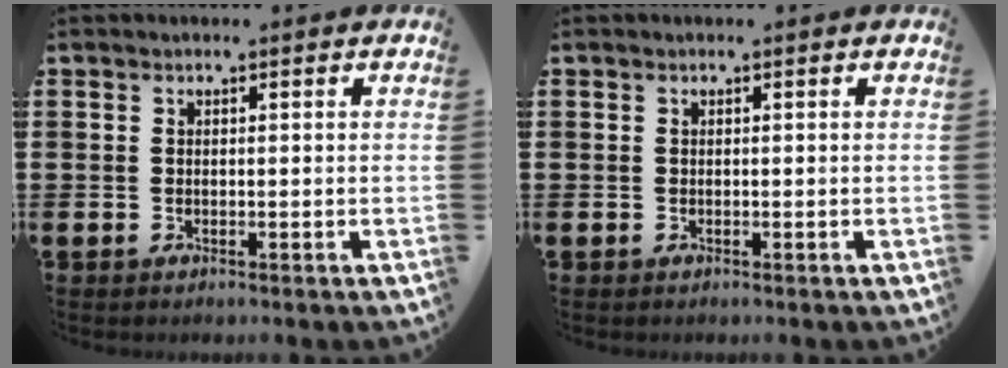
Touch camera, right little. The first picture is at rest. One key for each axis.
{"total": 0.0}